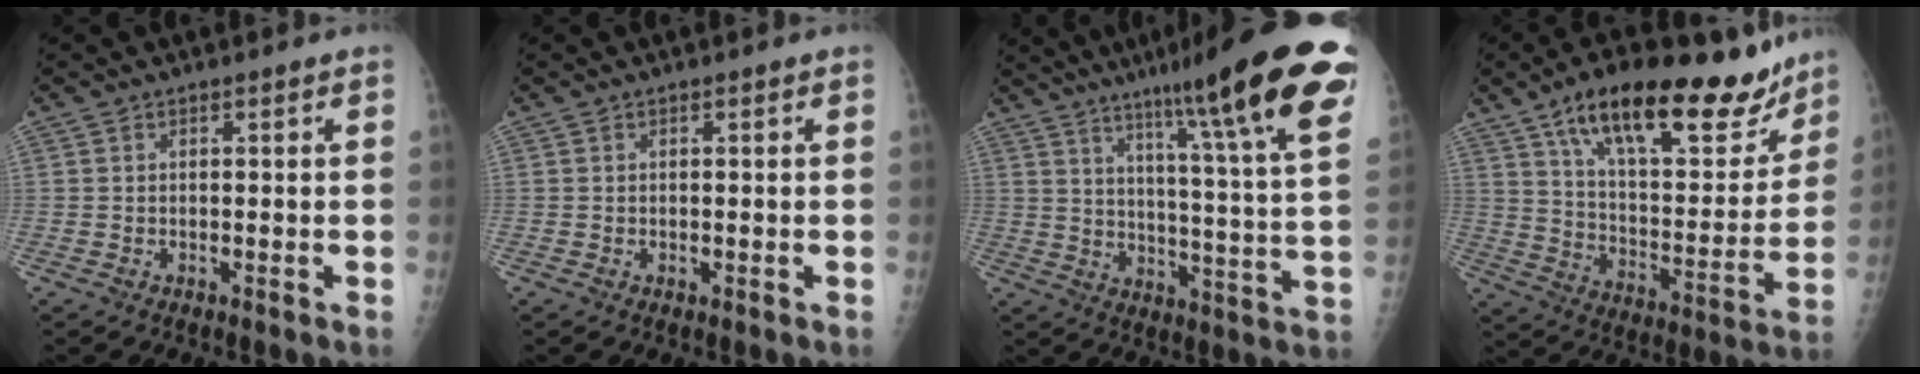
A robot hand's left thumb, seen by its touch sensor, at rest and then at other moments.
{"total": 0.5, "force": [-0.1, 0.4, 0.3], "torque": [-0.004, -0.001, -0.003]}
{"total": 24.5, "force": [15.2, 1.9, 19.1], "torque": [-0.261, -0.057, 0.212]}
{"total": 27.5, "force": [18.4, 10.1, 17.8], "torque": [-0.229, -0.052, 0.289]}